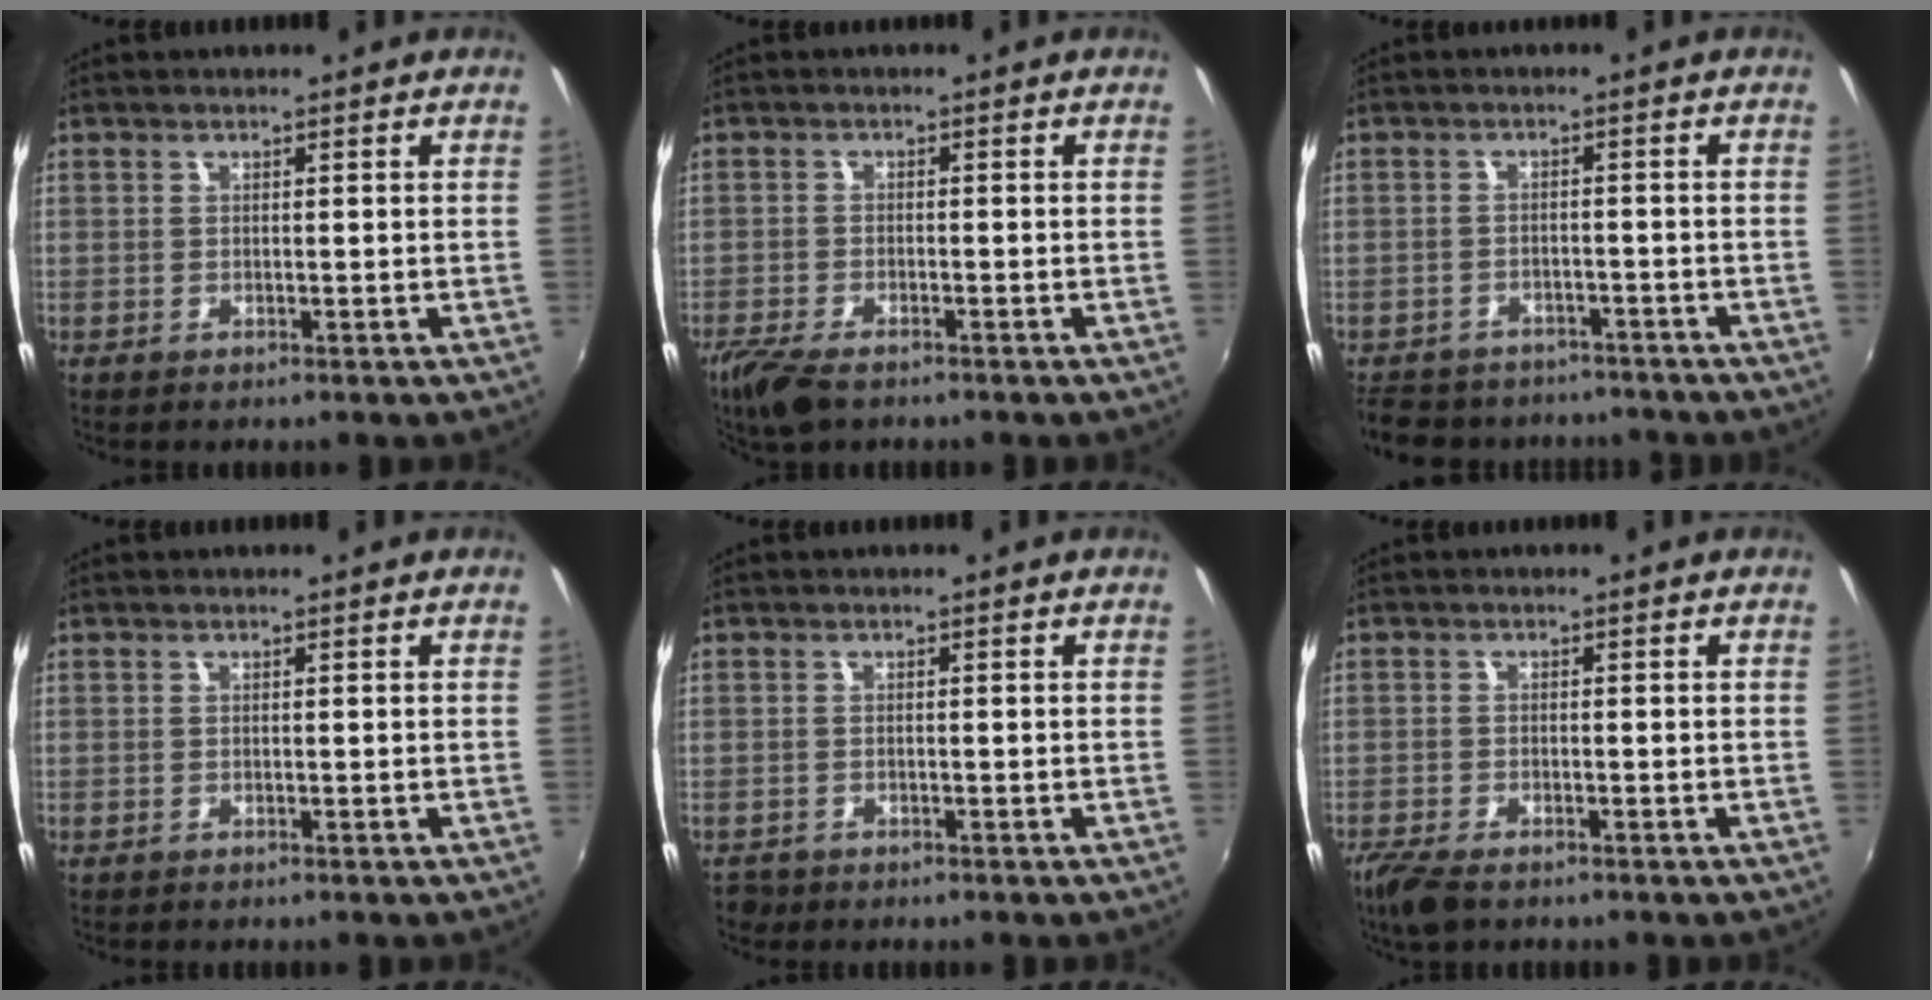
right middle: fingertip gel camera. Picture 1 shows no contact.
{"total": 6.6, "force": [-5.0, 2.4, 3.7], "torque": [-0.100, -0.024, -0.097]}
{"total": 13.9, "force": [-11.6, 6.3, 4.6], "torque": [-0.119, 0.005, -0.164]}
{"total": 0.0}
{"total": 2.0, "force": [-1.4, 1.4, 0.4], "torque": [-0.013, -0.005, -0.024]}
{"total": 5.4, "force": [-4.1, 1.9, 3.0], "torque": [-0.079, -0.022, -0.080]}